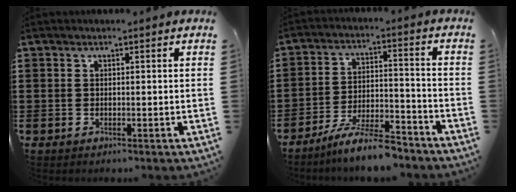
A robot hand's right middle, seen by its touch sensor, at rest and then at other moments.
{"total": 8.5, "force": [-7.4, 0.7, 4.1], "torque": [-0.085, 0.004, -0.142]}